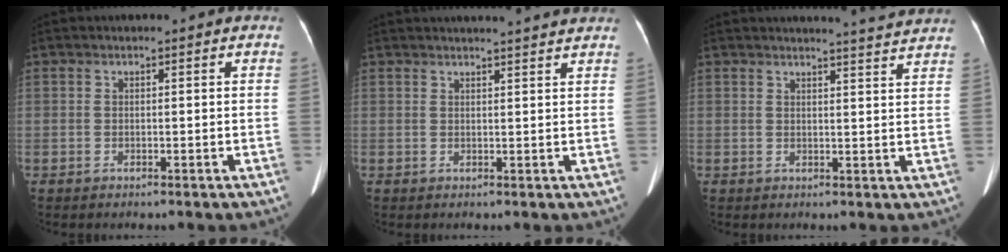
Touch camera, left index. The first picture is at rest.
{"total": 9.9, "force": [9.5, -0.1, 3.0], "torque": [-0.036, 0.017, 0.102]}
{"total": 6.5, "force": [6.3, -0.8, 1.3], "torque": [-0.023, -0.005, 0.064]}